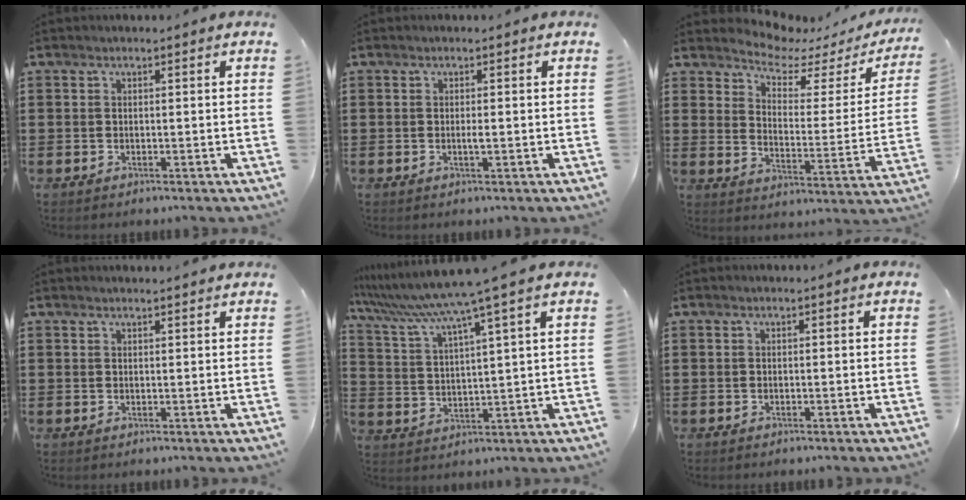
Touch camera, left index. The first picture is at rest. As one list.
[{"total": 1.0, "force": [-0.1, 0.1, 1.0], "torque": [-0.019, -0.005, 0.000]}, {"total": 5.2, "force": [4.8, 1.1, 1.5], "torque": [-0.051, -0.037, 0.079]}, {"total": 1.1, "force": [1.1, -0.1, 0.3], "torque": [-0.007, -0.001, 0.022]}, {"total": 7.6, "force": [6.1, -1.4, 4.4], "torque": [-0.110, -0.043, 0.097]}, {"total": 0.0}]